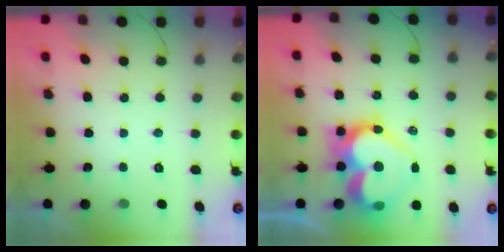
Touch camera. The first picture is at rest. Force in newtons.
{"total": 20.6, "press": 20.5, "slide": 1.6}